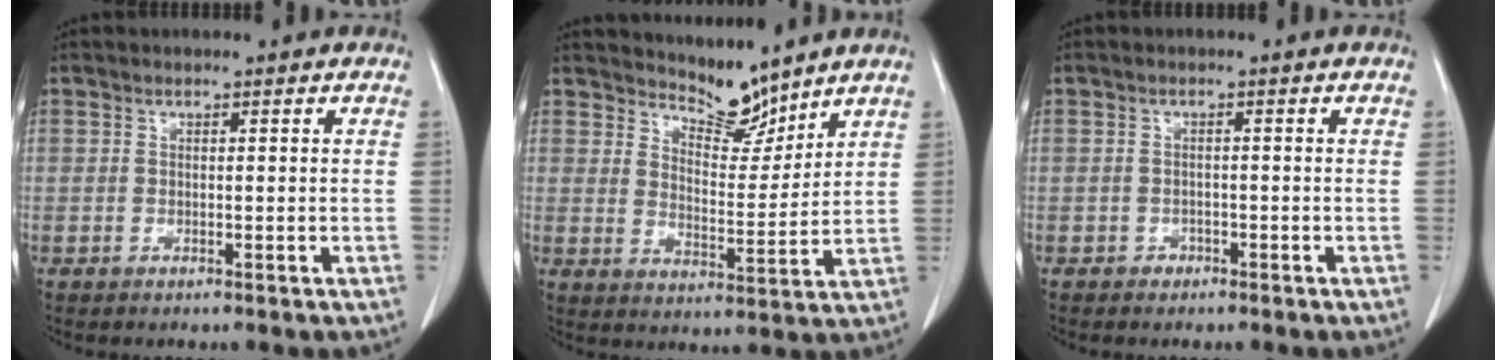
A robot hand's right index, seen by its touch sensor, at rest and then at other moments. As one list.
[{"total": 6.3, "force": [6.0, 1.2, 1.4], "torque": [-0.022, -0.012, 0.110]}, {"total": 1.2, "force": [-0.9, 0.8, 0.0], "torque": [0.002, 0.006, -0.013]}]